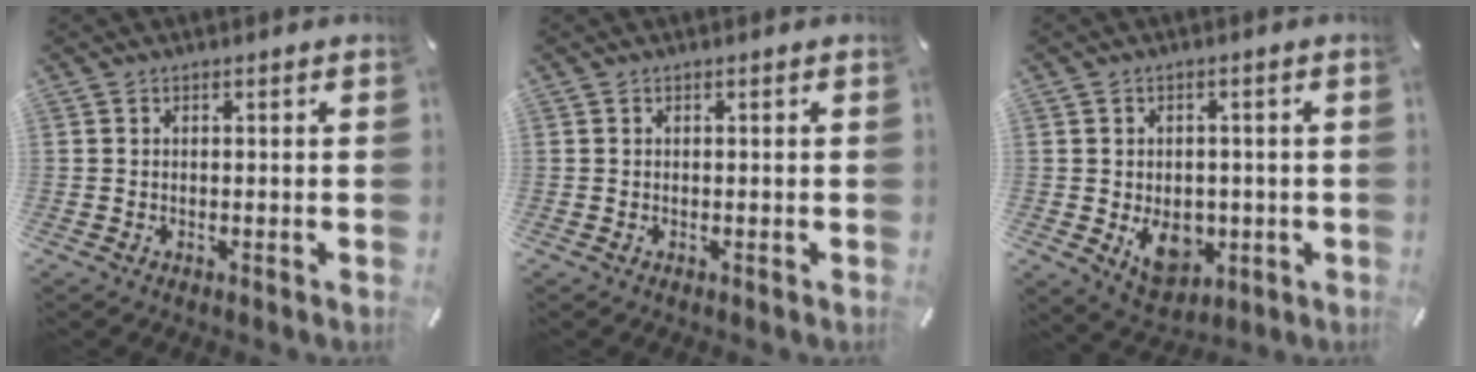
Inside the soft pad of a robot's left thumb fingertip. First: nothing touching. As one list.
[{"total": 0.0}, {"total": 9.8, "force": [-2.1, 7.6, 5.9], "torque": [-0.065, 0.001, -0.033]}]